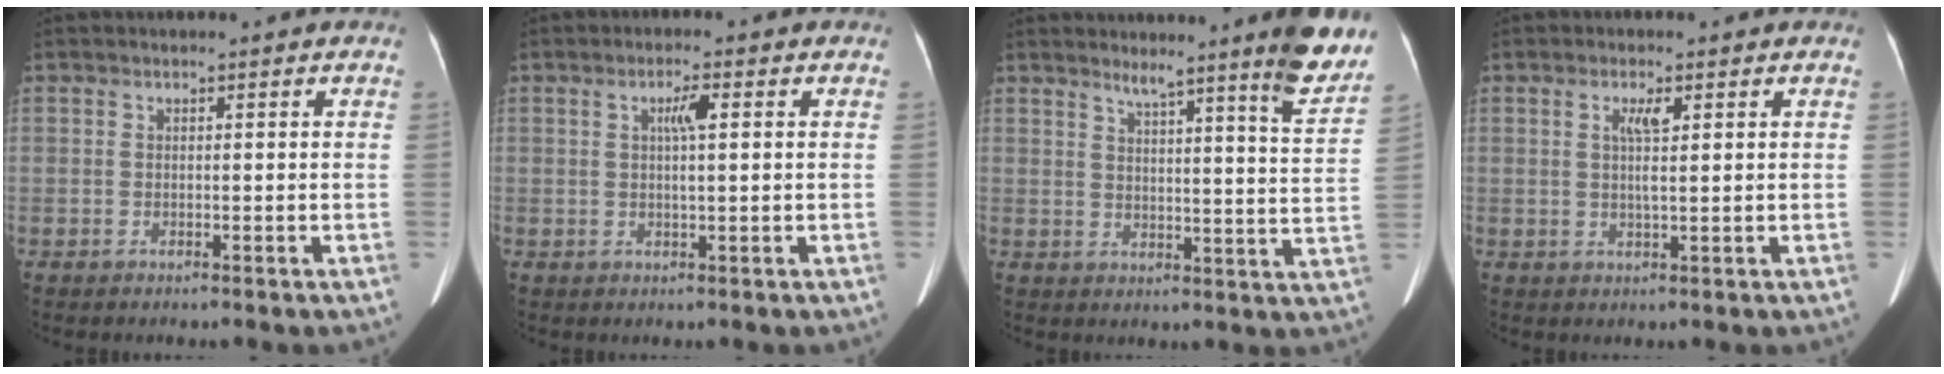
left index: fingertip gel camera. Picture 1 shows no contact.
{"total": 2.9, "force": [0.7, 0.4, 2.7], "torque": [-0.049, 0.008, 0.011]}
{"total": 11.2, "force": [9.3, -1.1, 6.1], "torque": [-0.070, -0.029, 0.105]}
{"total": 2.7, "force": [0.9, 0.2, 2.6], "torque": [-0.049, 0.002, 0.015]}